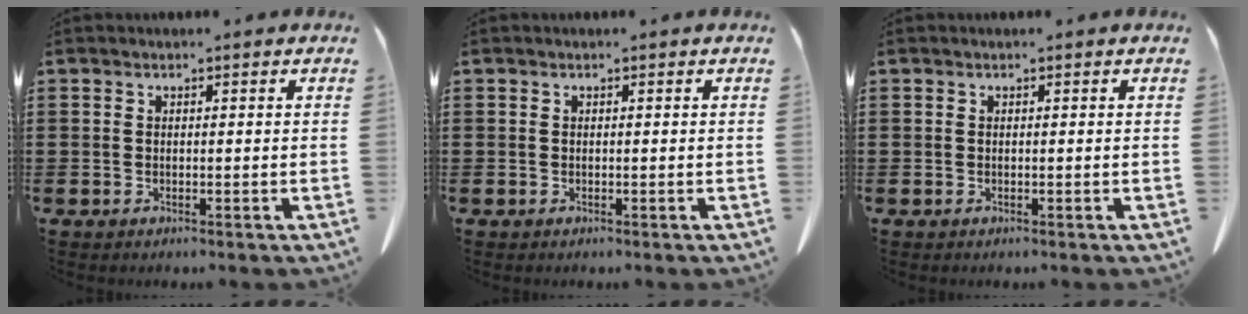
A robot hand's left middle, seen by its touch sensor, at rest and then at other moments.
{"total": 0.0}
{"total": 0.0}